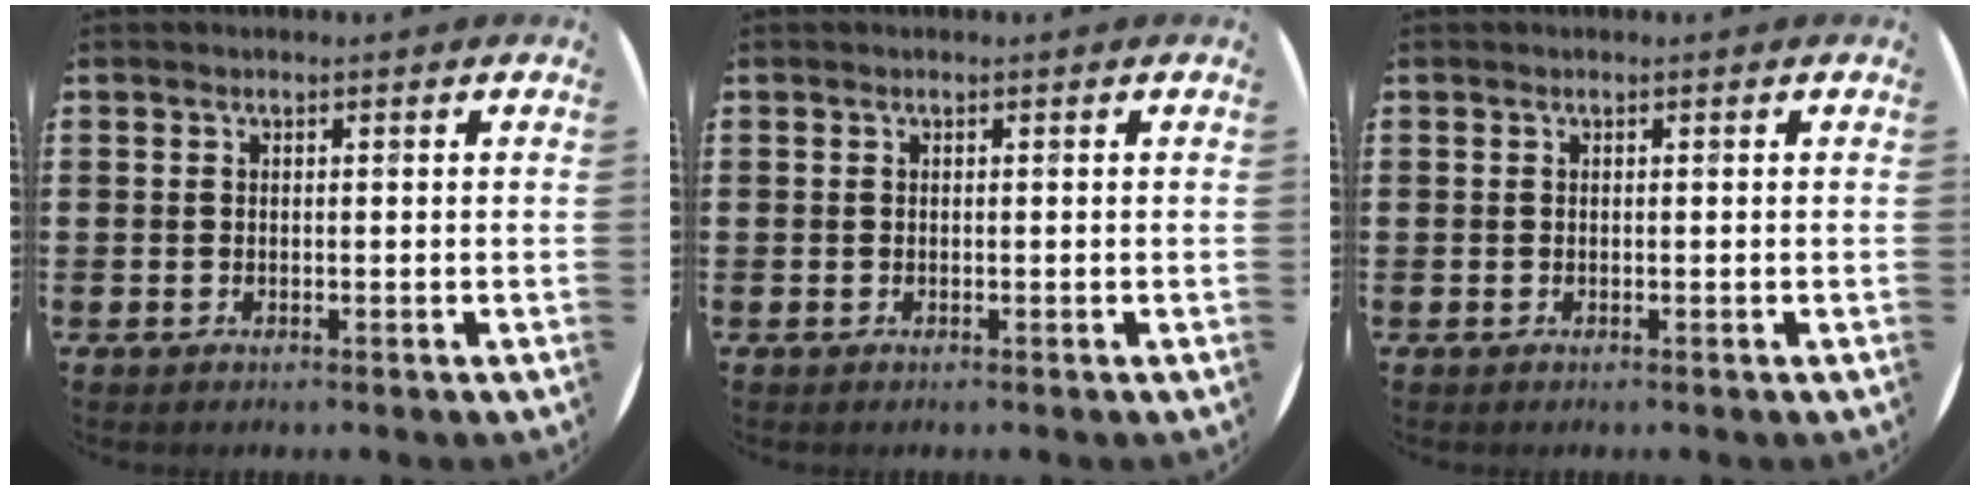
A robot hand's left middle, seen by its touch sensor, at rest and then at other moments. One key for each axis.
{"total": 0.0}
{"total": 0.0}